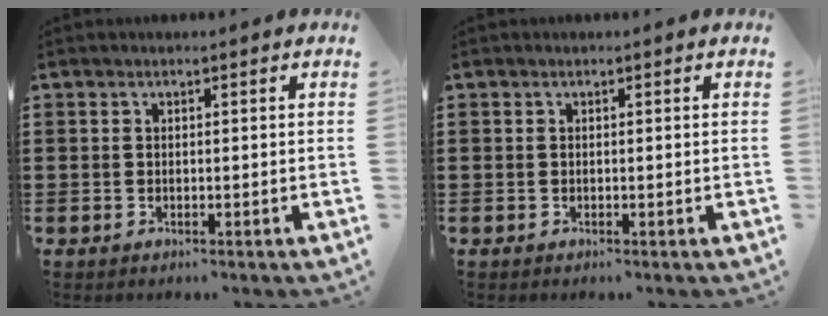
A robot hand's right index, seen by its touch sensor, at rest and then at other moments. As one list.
[{"total": 0.0}]